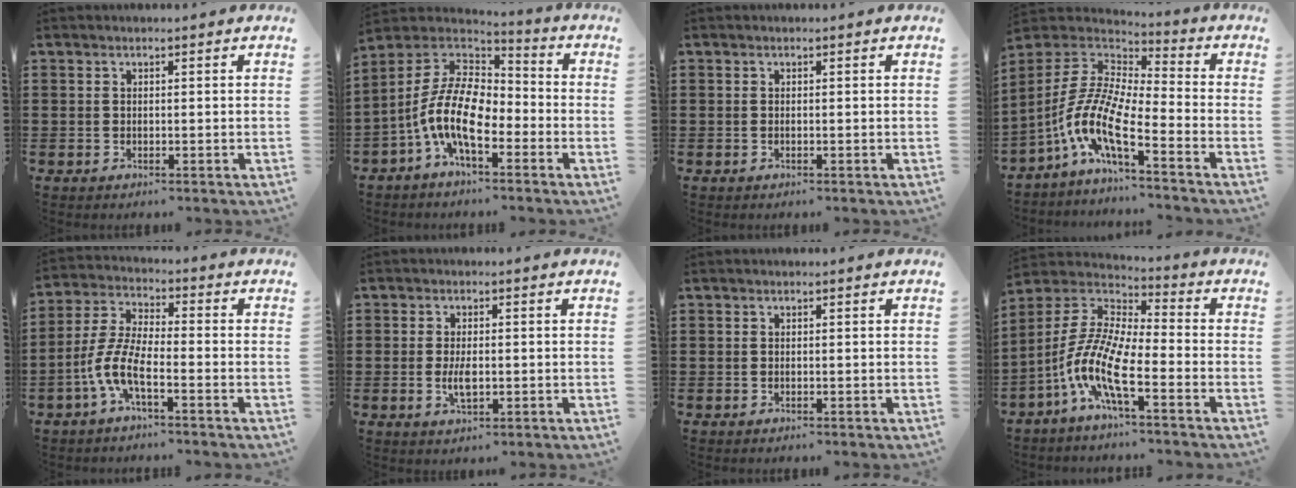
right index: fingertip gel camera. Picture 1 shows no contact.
{"total": 12.3, "force": [-4.1, 6.0, 10.0], "torque": [-0.234, -0.005, -0.086]}
{"total": 0.0}
{"total": 10.0, "force": [-5.5, 3.0, 7.8], "torque": [-0.198, -0.021, -0.122]}
{"total": 6.9, "force": [-3.3, 1.9, 5.7], "torque": [-0.152, -0.015, -0.072]}
{"total": 3.4, "force": [-0.4, 1.5, 3.0], "torque": [-0.063, -0.002, -0.010]}
{"total": 0.0}
{"total": 10.6, "force": [-5.4, 2.9, 8.6], "torque": [-0.226, -0.027, -0.117]}